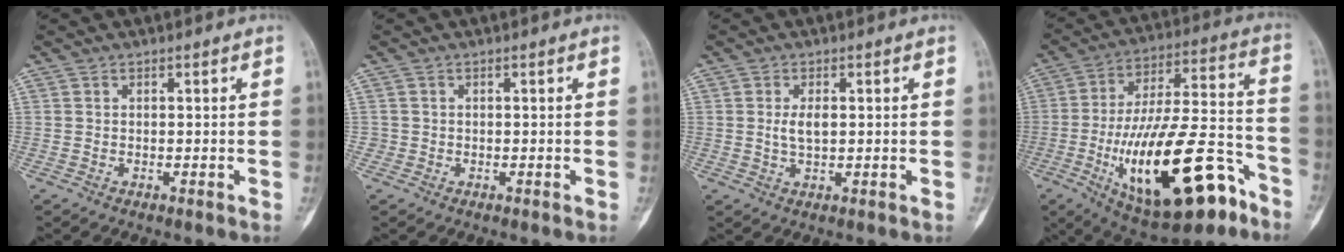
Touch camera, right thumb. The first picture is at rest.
{"total": 0.8, "force": [-0.2, 0.8, 0.0], "torque": [0.004, 0.005, -0.005]}
{"total": 3.1, "force": [0.4, 1.5, 2.7], "torque": [-0.048, -0.002, 0.009]}
{"total": 27.7, "force": [-11.9, 10.5, 22.6], "torque": [-0.376, 0.057, -0.174]}